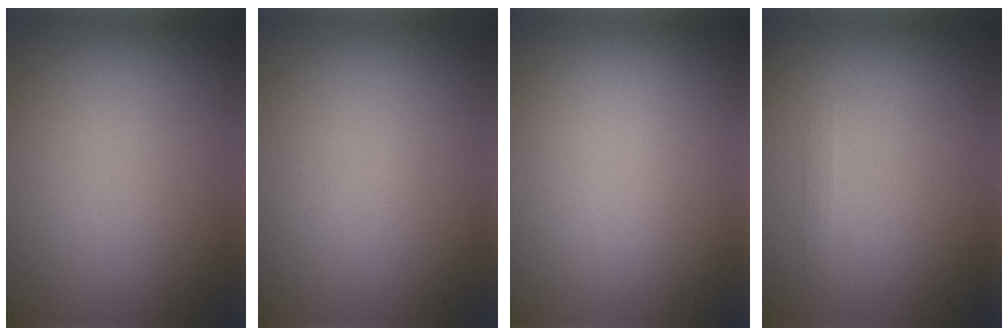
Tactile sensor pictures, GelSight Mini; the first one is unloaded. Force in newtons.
{"total": 0.0}
{"total": 0.0}
{"total": 0.6, "press": 0.6, "slide": 0.0}